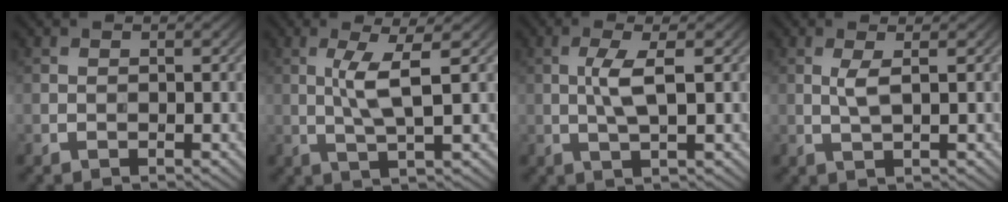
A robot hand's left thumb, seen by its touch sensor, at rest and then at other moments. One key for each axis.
{"total": 4.9, "fx": 0.8, "fy": 0.7, "fz": 4.8, "tx": -0.102, "ty": 0.006, "tz": 0.020}
{"total": 4.1, "fx": 0.5, "fy": 0.8, "fz": 4.0, "tx": -0.084, "ty": 0.003, "tz": 0.009}
{"total": 2.2, "fx": 0.5, "fy": 0.3, "fz": 2.1, "tx": -0.049, "ty": 0.003, "tz": 0.010}